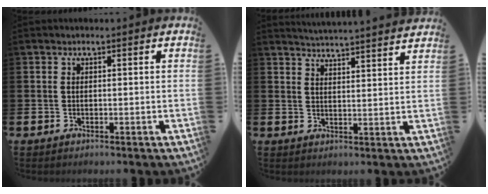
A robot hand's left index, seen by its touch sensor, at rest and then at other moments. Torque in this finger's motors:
{"motor_torque": [0.41, -1.73, 0.20, 0.02]}